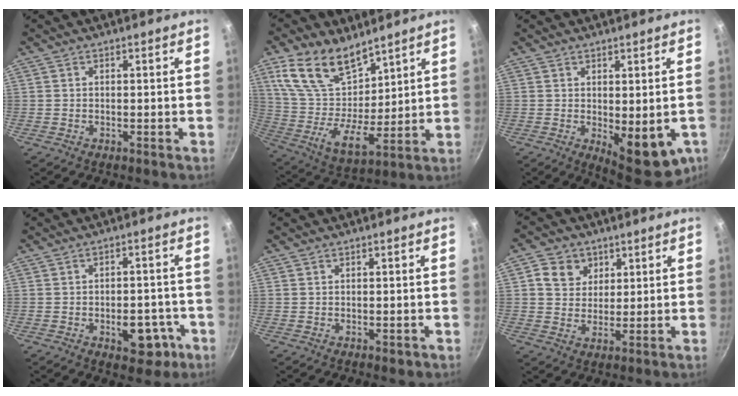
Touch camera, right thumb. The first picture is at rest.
{"total": 17.3, "force": [10.9, 9.2, 9.8], "torque": [-0.167, -0.066, 0.216]}
{"total": 10.7, "force": [-1.8, 4.9, 9.4], "torque": [-0.097, -0.008, -0.008]}
{"total": 8.1, "force": [-2.9, 5.0, 5.7], "torque": [-0.044, 0.018, -0.027]}
{"total": 0.9, "force": [0.0, 0.7, 0.6], "torque": [-0.004, -0.001, 0.001]}
{"total": 7.0, "force": [2.8, 5.9, 2.4], "torque": [-0.012, -0.003, 0.046]}